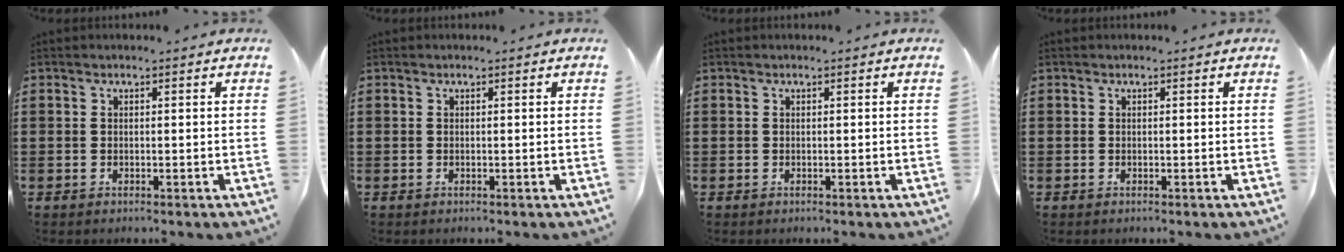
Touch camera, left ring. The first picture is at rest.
{"total": 0.0}
{"total": 0.0}
{"total": 0.0}